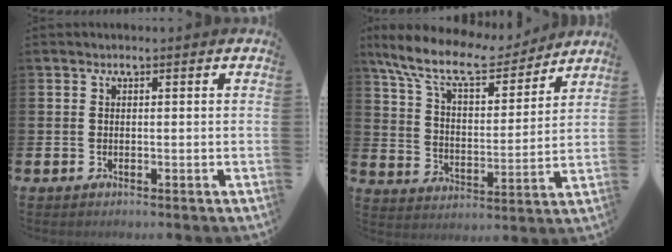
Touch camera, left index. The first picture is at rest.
{"total": 11.2, "force": [9.8, 3.1, 4.6], "torque": [-0.126, -0.055, 0.170]}